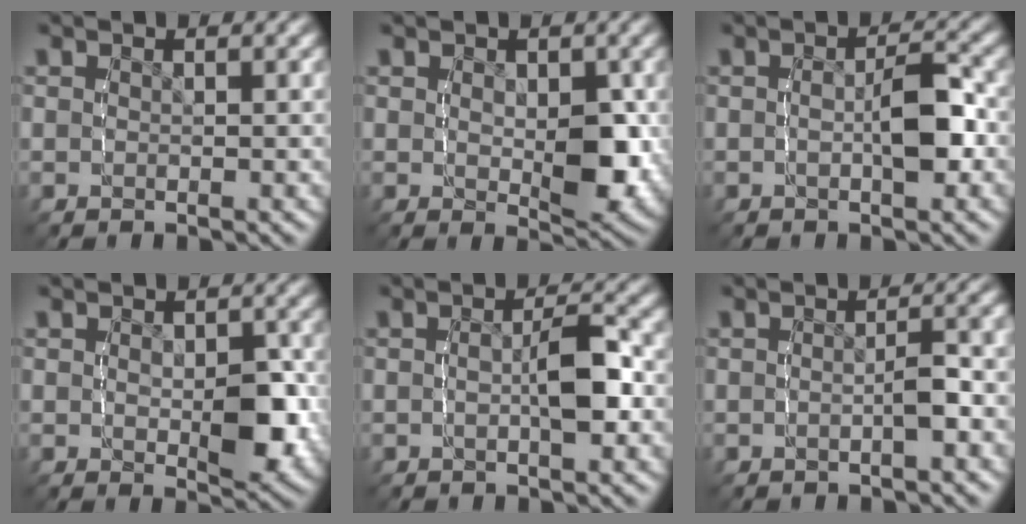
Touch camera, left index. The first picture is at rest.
{"total": 3.3, "force": [0.4, 1.6, 2.8], "torque": [-0.047, -0.017, 0.012]}
{"total": 2.6, "force": [-0.3, 0.9, 2.4], "torque": [-0.040, -0.001, -0.004]}
{"total": 3.2, "force": [0.0, 1.7, 2.7], "torque": [-0.042, -0.010, 0.001]}
{"total": 2.6, "force": [-0.3, 0.6, 2.6], "torque": [-0.041, -0.001, -0.003]}
{"total": 2.4, "force": [-0.9, 0.7, 2.1], "torque": [-0.029, 0.004, -0.015]}